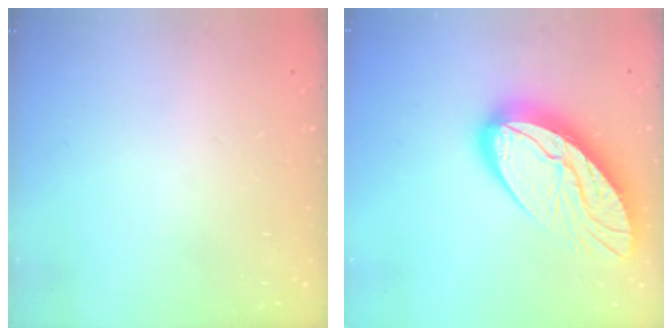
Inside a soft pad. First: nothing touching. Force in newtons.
{"total": 20.9, "press": 20.8, "slide": 2.2}